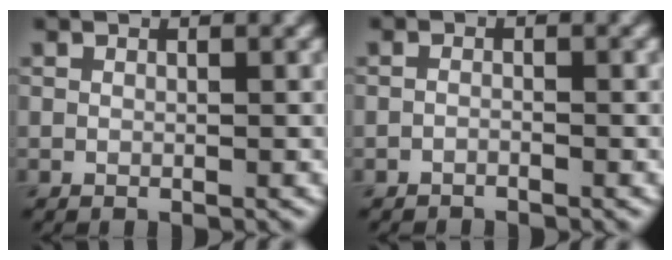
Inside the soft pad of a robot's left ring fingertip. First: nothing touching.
{"total": 0.7, "force": [-0.7, 0.2, 0.1], "torque": [0.000, 0.000, -0.015]}